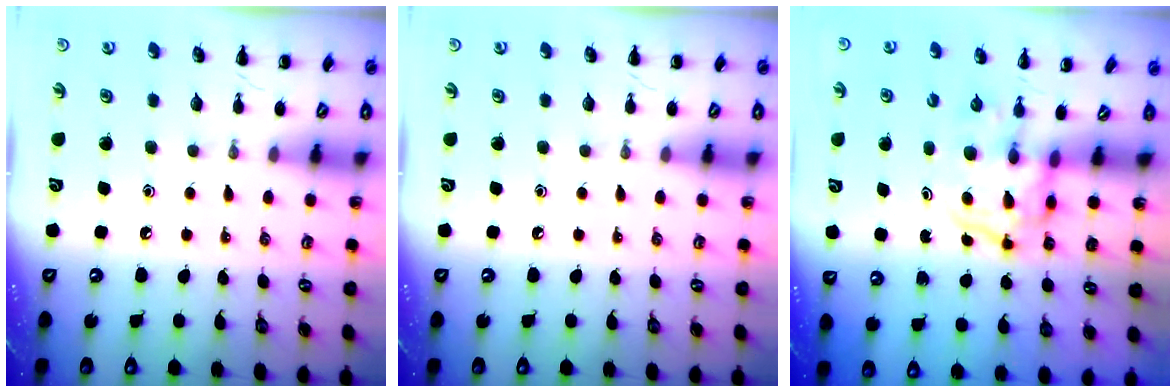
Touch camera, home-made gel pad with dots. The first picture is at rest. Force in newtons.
{"total": 0.0}
{"total": 3.7, "press": 3.7, "slide": 0.6}